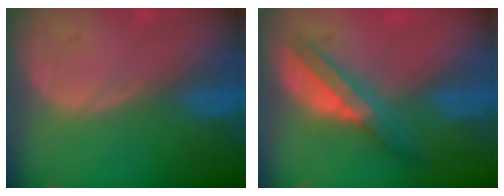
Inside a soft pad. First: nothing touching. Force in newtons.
{"total": 6.0, "press": 5.4, "slide": 2.7}